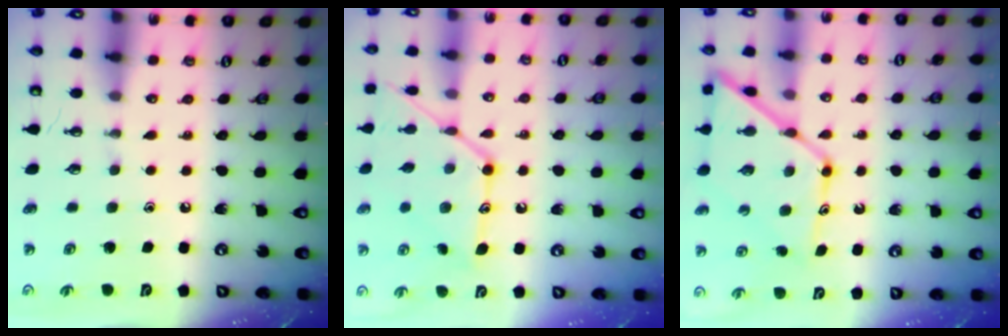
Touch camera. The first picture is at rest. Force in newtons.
{"total": 16.1, "press": 16.1, "slide": 1.1}
{"total": 14.8, "press": 14.7, "slide": 1.3}